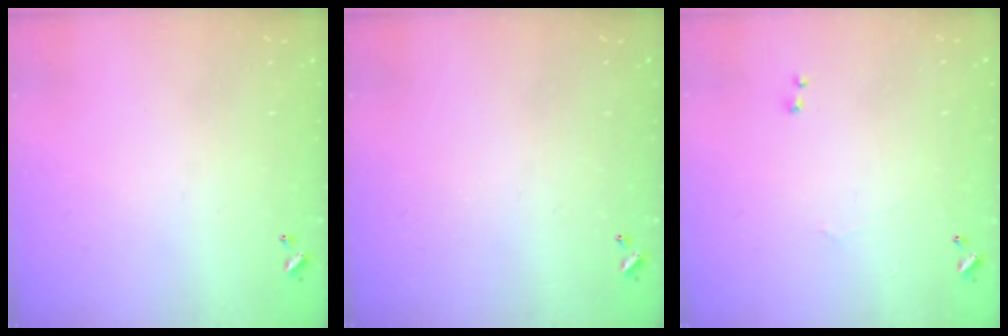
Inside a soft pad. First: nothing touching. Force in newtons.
{"total": 0.0}
{"total": 1.0, "press": 0.5, "slide": 0.8}